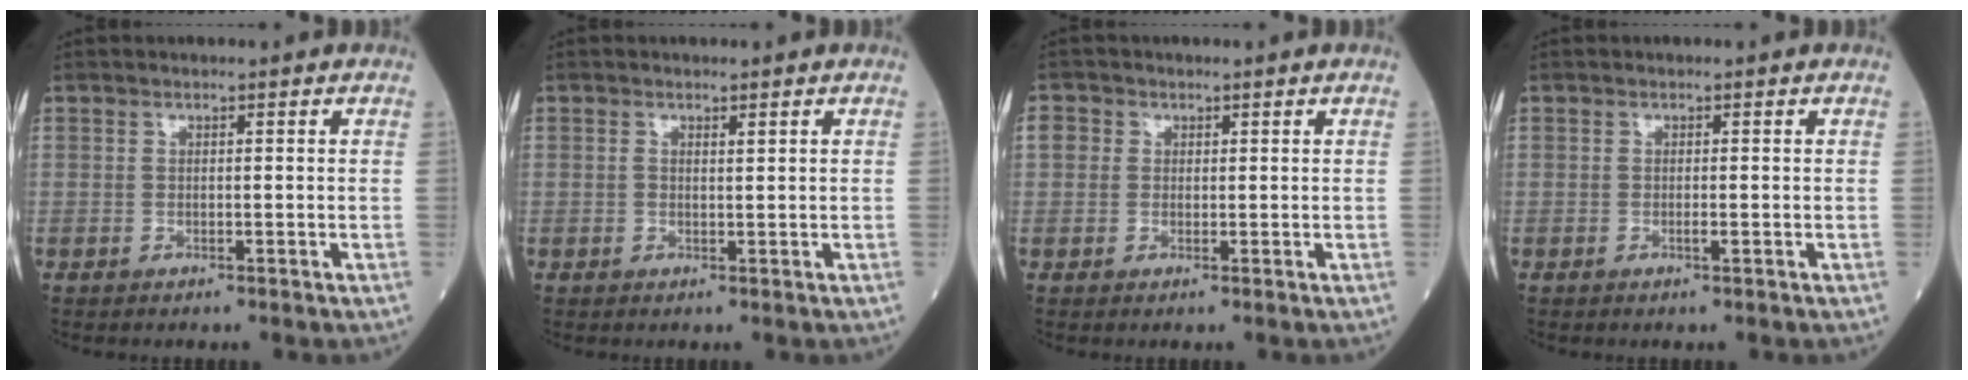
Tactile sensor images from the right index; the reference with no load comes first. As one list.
[{"total": 0.8, "force": [0.5, 0.2, 0.6], "torque": [-0.018, 0.007, 0.012]}, {"total": 2.1, "force": [0.4, 1.9, 0.6], "torque": [-0.006, 0.011, 0.005]}, {"total": 0.6, "force": [-0.1, -0.1, 0.5], "torque": [-0.012, 0.000, -0.001]}]